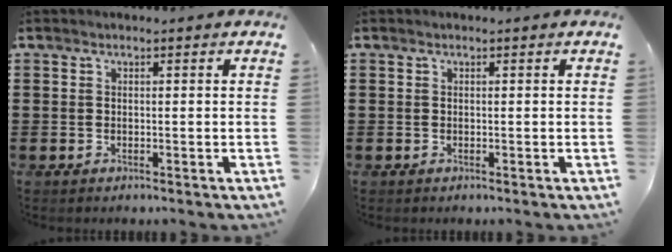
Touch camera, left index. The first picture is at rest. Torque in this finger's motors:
{"motor_torque": [0.01, 0.08, -0.03, -0.01]}